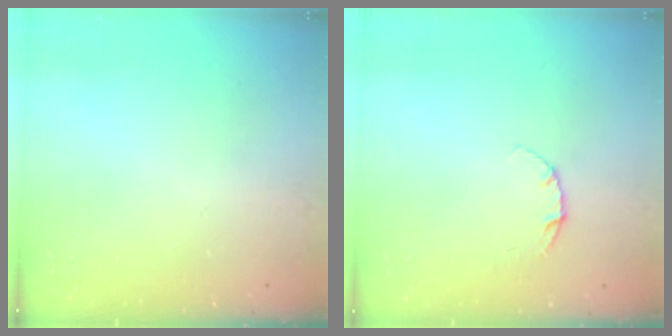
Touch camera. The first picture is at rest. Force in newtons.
{"total": 3.8, "press": 3.8, "slide": 0.4}